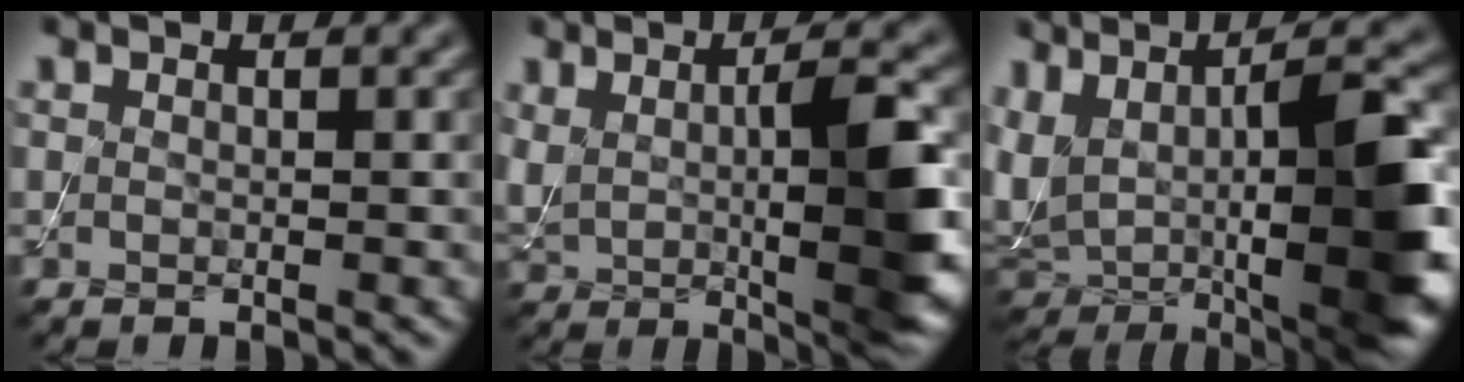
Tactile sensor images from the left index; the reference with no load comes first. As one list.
[{"total": 9.4, "force": [1.0, 3.0, 8.8], "torque": [-0.149, -0.007, 0.023]}, {"total": 13.3, "force": [0.3, 5.9, 11.9], "torque": [-0.208, -0.016, 0.016]}]